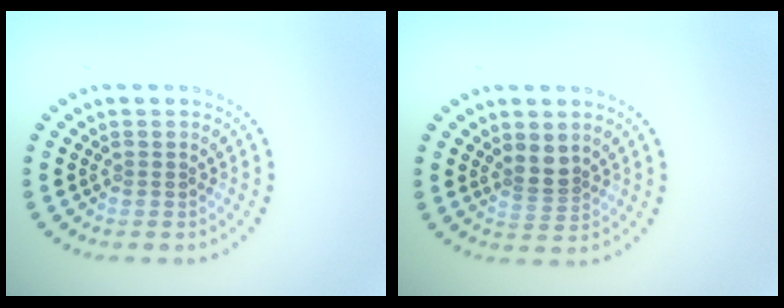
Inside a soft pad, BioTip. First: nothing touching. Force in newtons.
{"total": 2.1, "press": 1.6, "slide": 1.3}